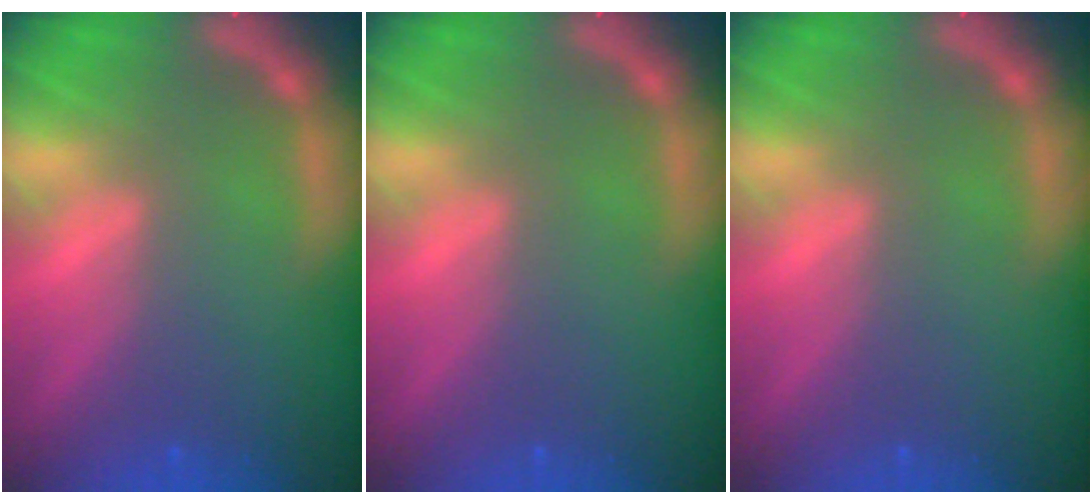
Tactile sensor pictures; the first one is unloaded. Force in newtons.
{"total": 0.0}
{"total": 0.0}